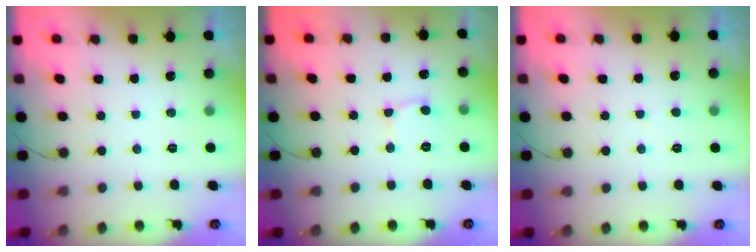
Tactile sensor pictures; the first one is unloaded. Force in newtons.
{"total": 2.7, "press": 2.7, "slide": 0.2}
{"total": 2.6, "press": 2.6, "slide": 0.1}